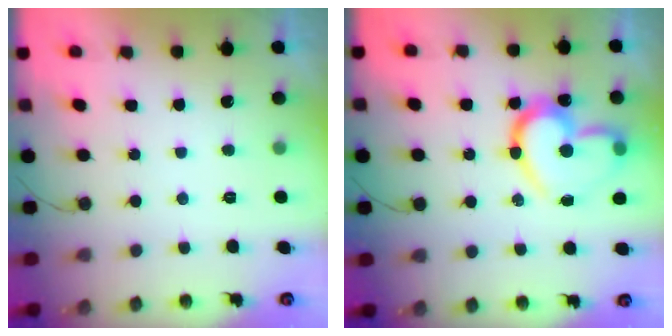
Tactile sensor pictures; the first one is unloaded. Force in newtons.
{"total": 19.4, "press": 19.3, "slide": 1.8}